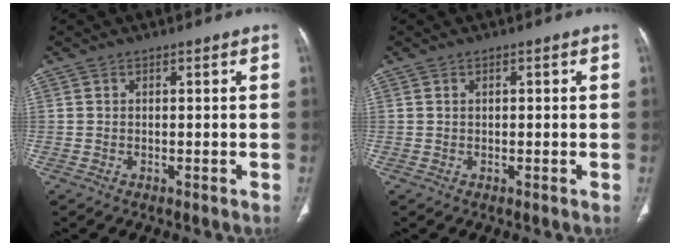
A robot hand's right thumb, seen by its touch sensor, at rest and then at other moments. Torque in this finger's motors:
{"motor_torque": [-0.13, 0.01, -0.28, 0.18, 0.03]}